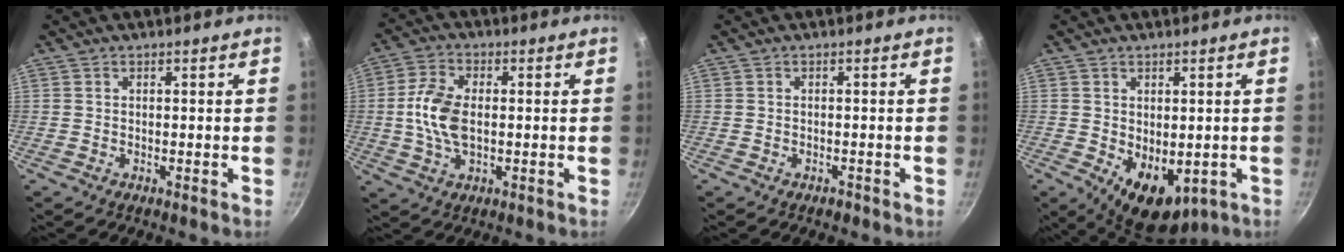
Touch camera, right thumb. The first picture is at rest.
{"total": 9.1, "force": [-0.2, 5.3, 7.4], "torque": [-0.144, 0.013, -0.009]}
{"total": 0.8, "force": [-0.6, 0.5, 0.3], "torque": [-0.007, 0.007, -0.005]}
{"total": 9.5, "force": [-1.6, 6.3, 7.0], "torque": [-0.078, -0.015, -0.003]}